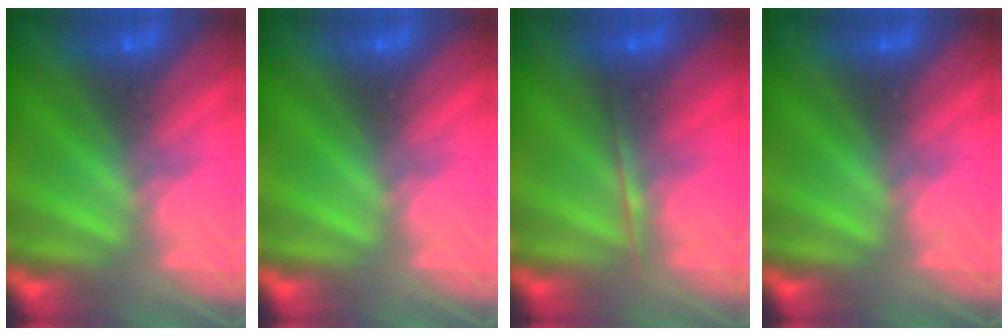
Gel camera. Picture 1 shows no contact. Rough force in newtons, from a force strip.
{"total": 0.0}
{"total": 1.7}
{"total": 0.0}